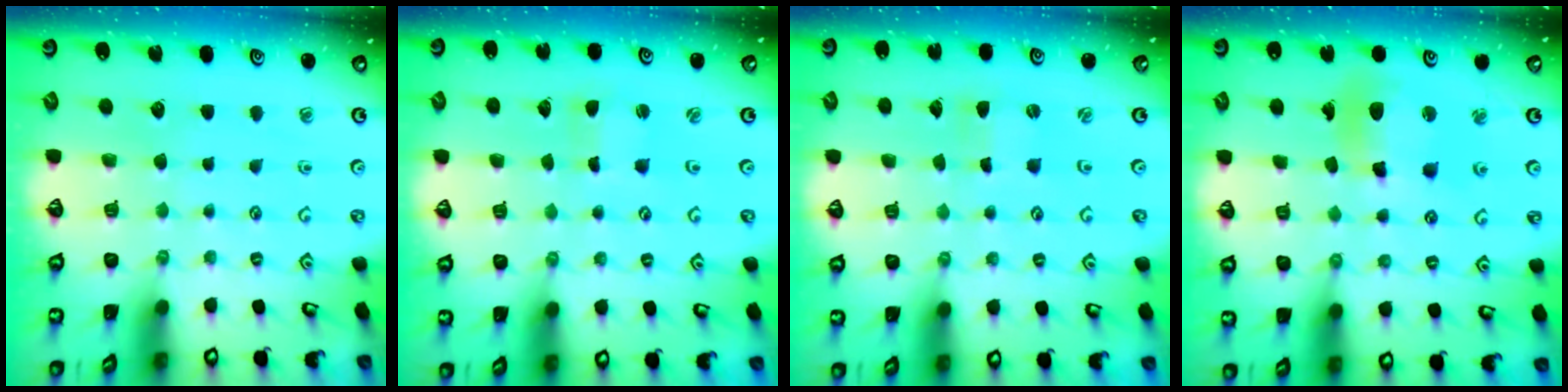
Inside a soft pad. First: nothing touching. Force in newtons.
{"total": 1.2, "press": 1.2, "slide": 0.0}
{"total": 1.1, "press": 1.1, "slide": 0.2}
{"total": 11.7, "press": 11.6, "slide": 1.4}